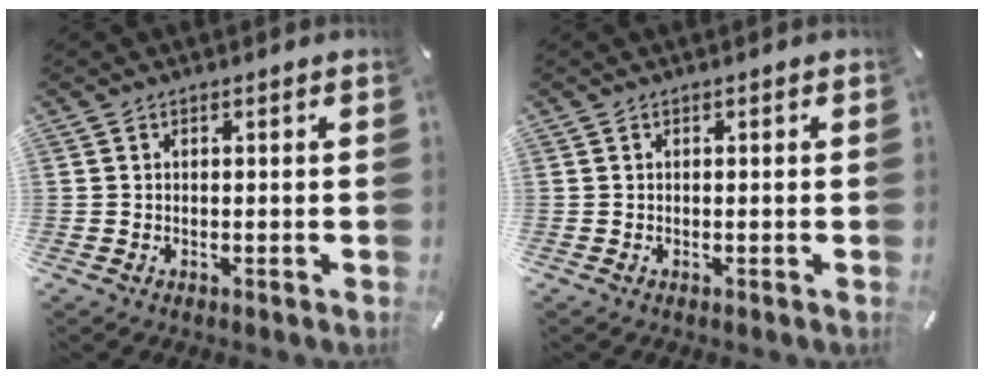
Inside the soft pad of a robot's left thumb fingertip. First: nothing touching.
{"total": 0.0}